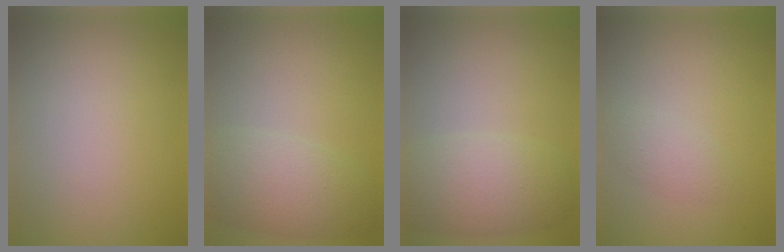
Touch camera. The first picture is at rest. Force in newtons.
{"total": 5.2, "press": 5.2, "slide": 0.3}
{"total": 5.2, "press": 5.2, "slide": 0.5}
{"total": 1.7, "press": 1.7, "slide": 0.1}